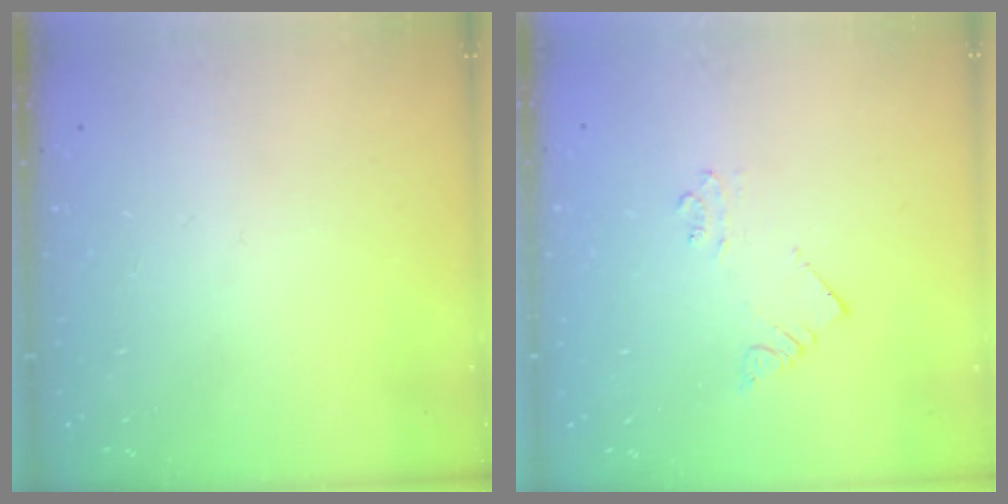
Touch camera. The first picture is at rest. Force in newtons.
{"total": 2.5, "press": 2.5, "slide": 0.2}